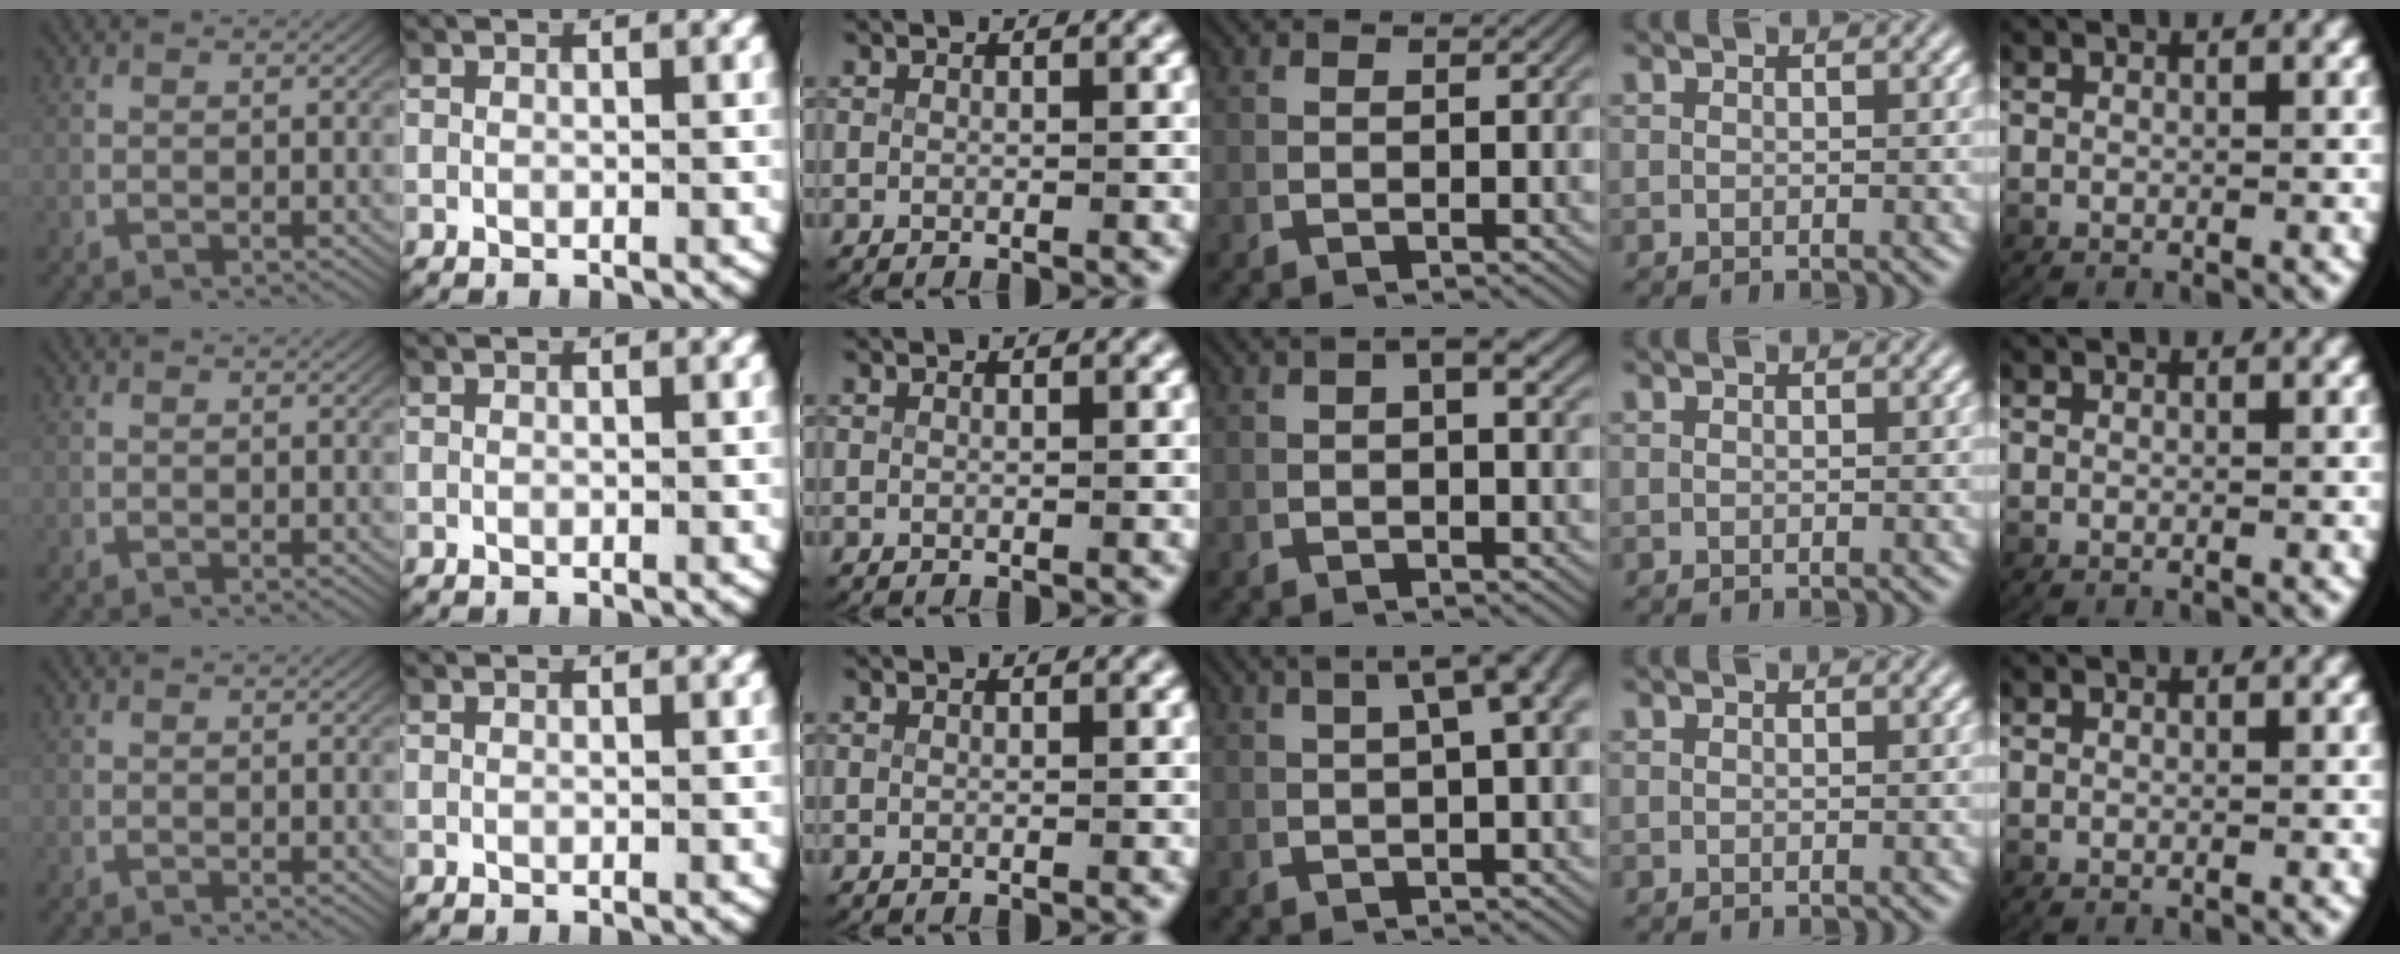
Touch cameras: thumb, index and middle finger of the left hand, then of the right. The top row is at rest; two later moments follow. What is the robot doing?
{"motion": "lift_and_place", "object": "map"}